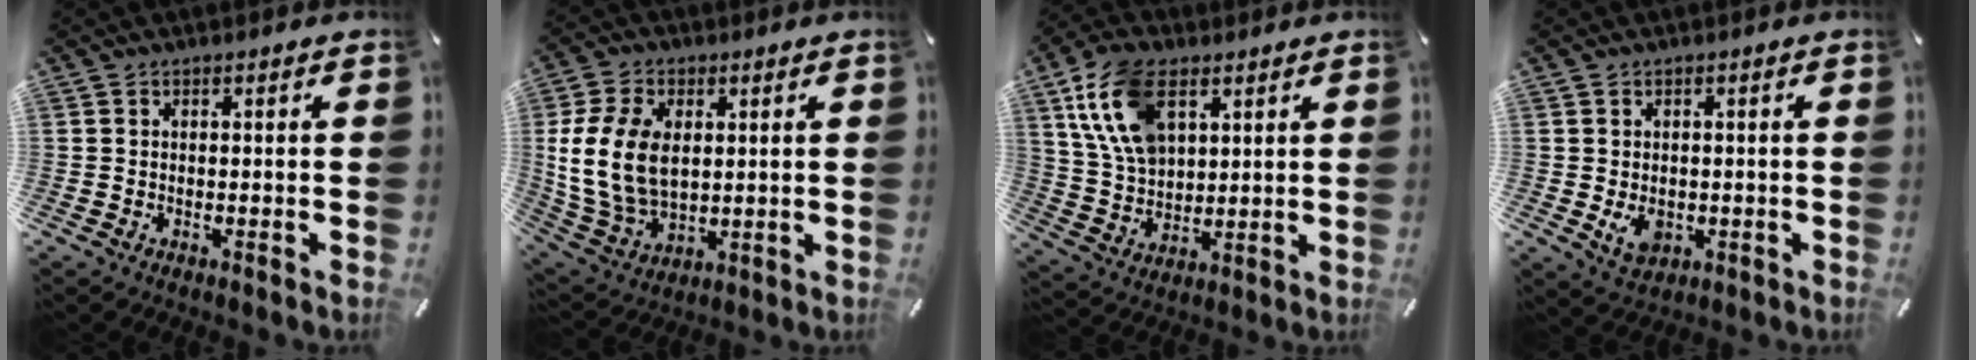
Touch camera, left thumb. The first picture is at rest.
{"total": 14.3, "force": [1.8, 10.3, 9.8], "torque": [-0.230, 0.005, 0.034]}
{"total": 13.9, "force": [6.2, 8.7, 8.9], "torque": [-0.219, -0.004, 0.114]}
{"total": 4.4, "force": [-0.7, 3.4, 2.7], "torque": [-0.043, -0.006, -0.013]}